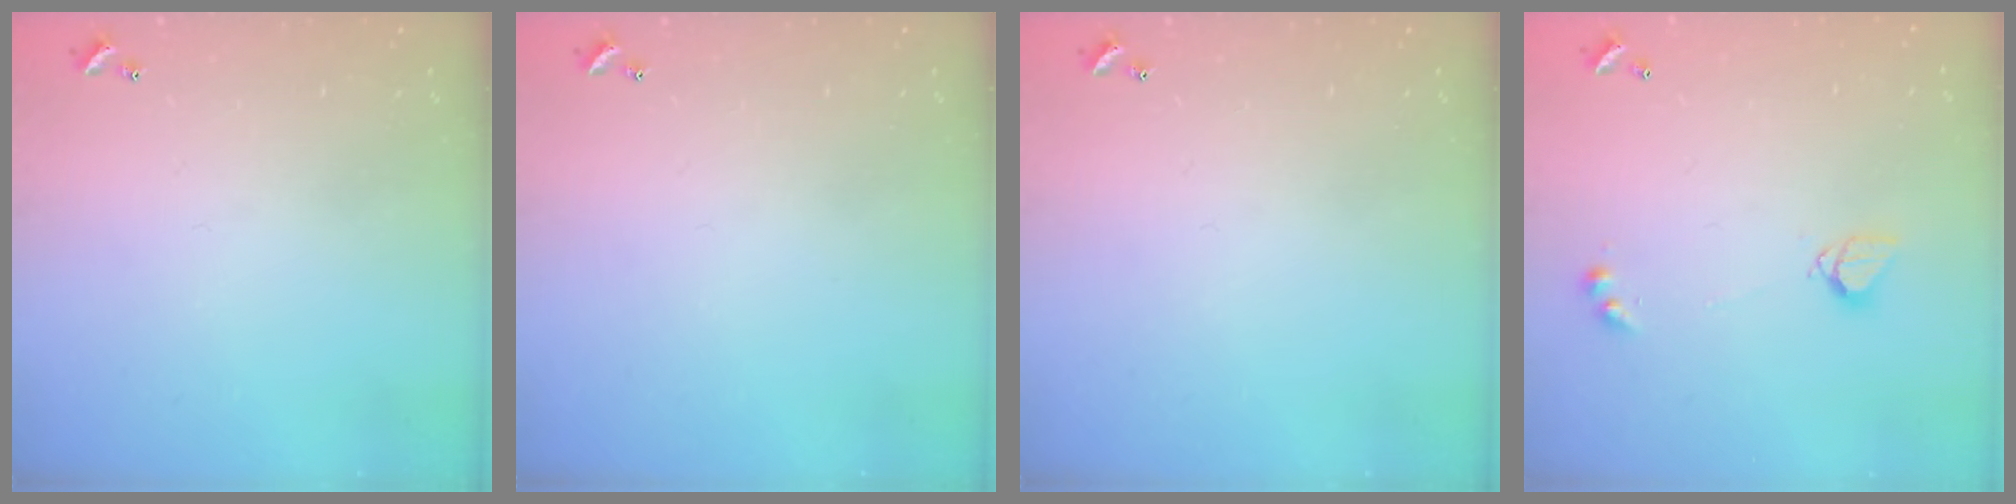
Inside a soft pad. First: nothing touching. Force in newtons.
{"total": 0.0}
{"total": 0.0}
{"total": 3.5, "press": 3.4, "slide": 0.3}